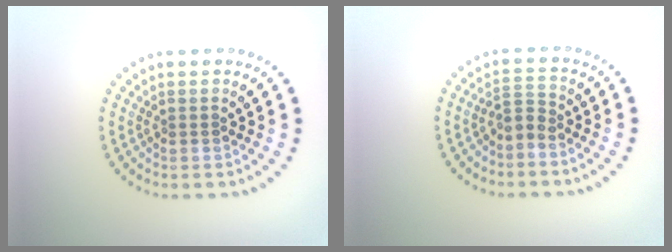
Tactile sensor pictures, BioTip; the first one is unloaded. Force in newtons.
{"total": 1.9, "press": 1.3, "slide": 1.3}